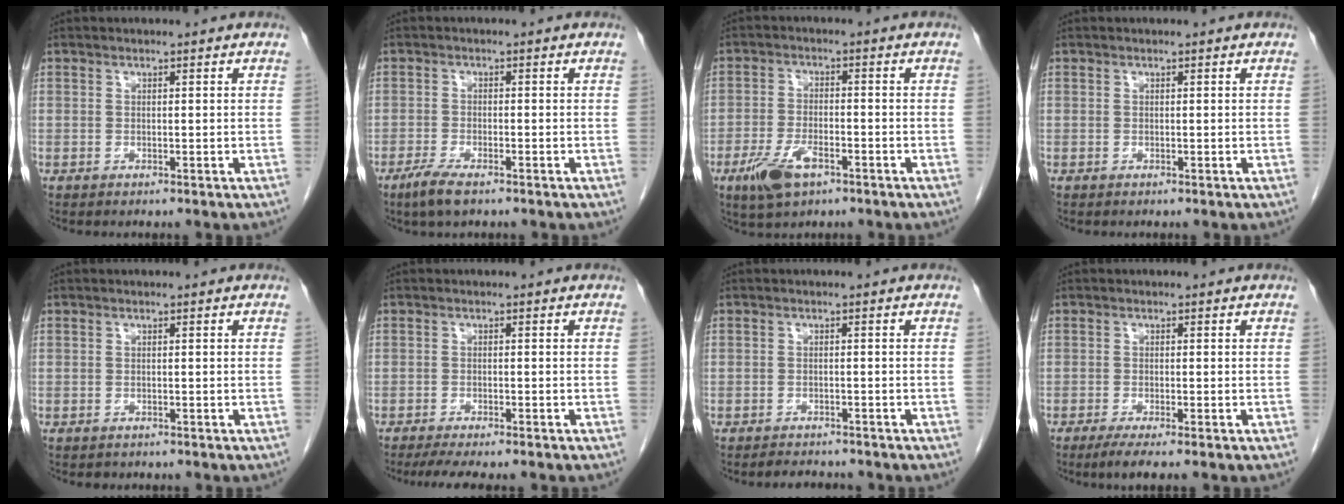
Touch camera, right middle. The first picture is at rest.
{"total": 4.0, "force": [-2.7, 0.9, 2.8], "torque": [-0.064, -0.008, -0.050]}
{"total": 6.5, "force": [-3.6, 2.6, 4.7], "torque": [-0.099, -0.007, -0.062]}
{"total": 0.0}
{"total": 0.7, "force": [-0.5, 0.4, 0.0], "torque": [-0.010, 0.001, -0.008]}
{"total": 6.1, "force": [-5.0, 0.7, 3.3], "torque": [-0.045, -0.011, -0.076]}
{"total": 2.8, "force": [-2.6, 1.0, 0.4], "torque": [-0.011, -0.005, -0.039]}
{"total": 3.4, "force": [-2.4, 0.0, 2.4], "torque": [-0.043, -0.010, -0.041]}